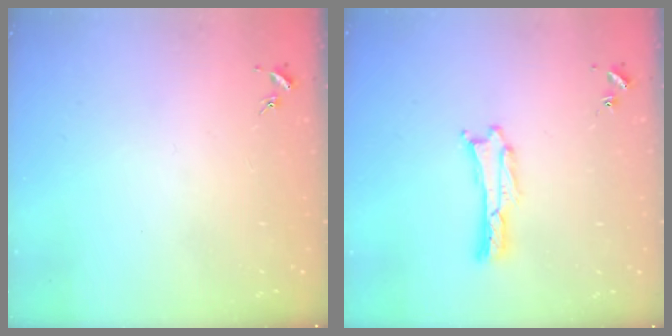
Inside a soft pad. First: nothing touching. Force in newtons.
{"total": 0.7, "press": 0.7, "slide": 0.1}